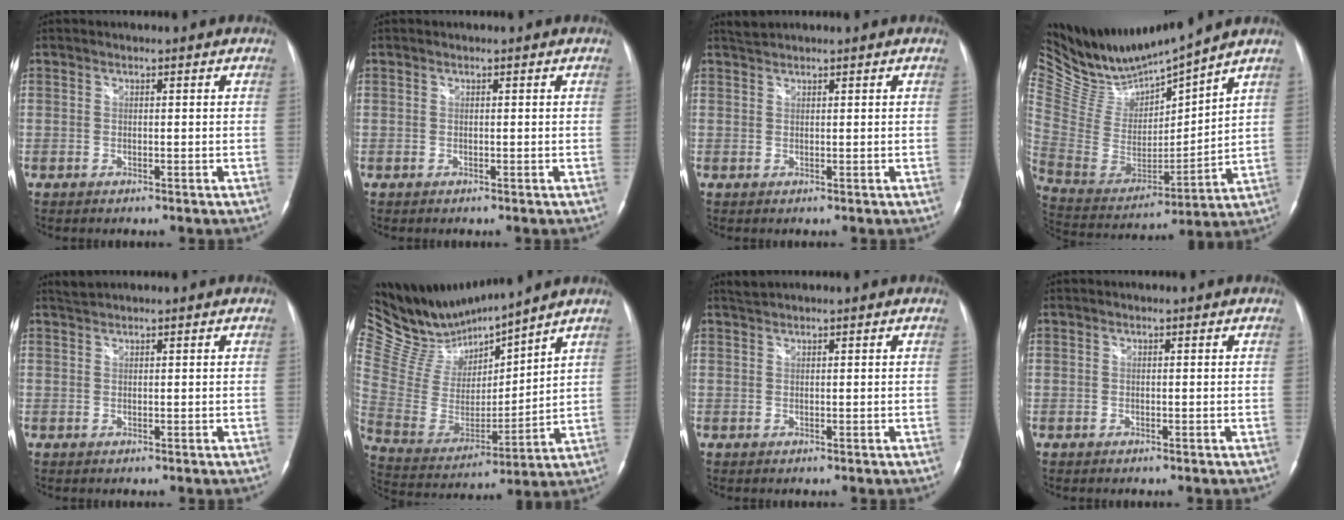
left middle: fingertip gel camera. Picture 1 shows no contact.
{"total": 0.0}
{"total": 1.2, "force": [1.2, 0.0, 0.0], "torque": [-0.008, 0.009, 0.030]}
{"total": 16.1, "force": [15.5, 0.2, 4.4], "torque": [-0.109, -0.027, 0.312]}
{"total": 1.1, "force": [1.1, -0.2, 0.1], "torque": [-0.007, 0.009, 0.028]}
{"total": 17.0, "force": [16.2, 1.7, 5.0], "torque": [-0.117, -0.012, 0.318]}
{"total": 1.0, "force": [1.0, -0.2, 0.1], "torque": [-0.008, 0.010, 0.026]}
{"total": 0.0}